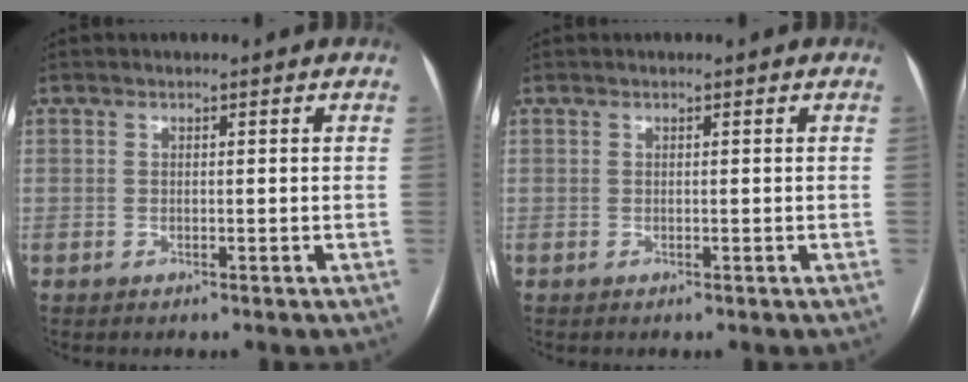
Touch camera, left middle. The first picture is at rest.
{"total": 0.0}